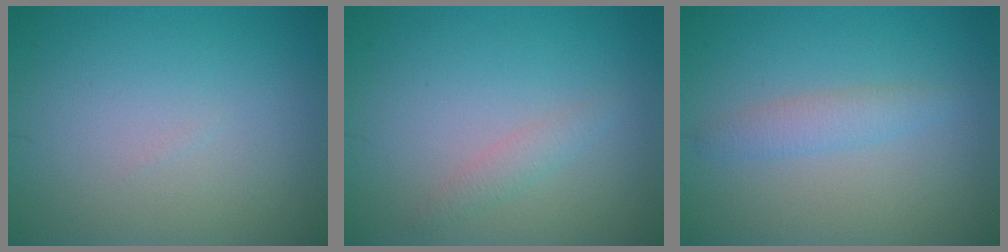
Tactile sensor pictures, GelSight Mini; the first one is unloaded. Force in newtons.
{"total": 1.2, "press": 1.2, "slide": 0.0}
{"total": 1.8, "press": 1.8, "slide": 0.1}